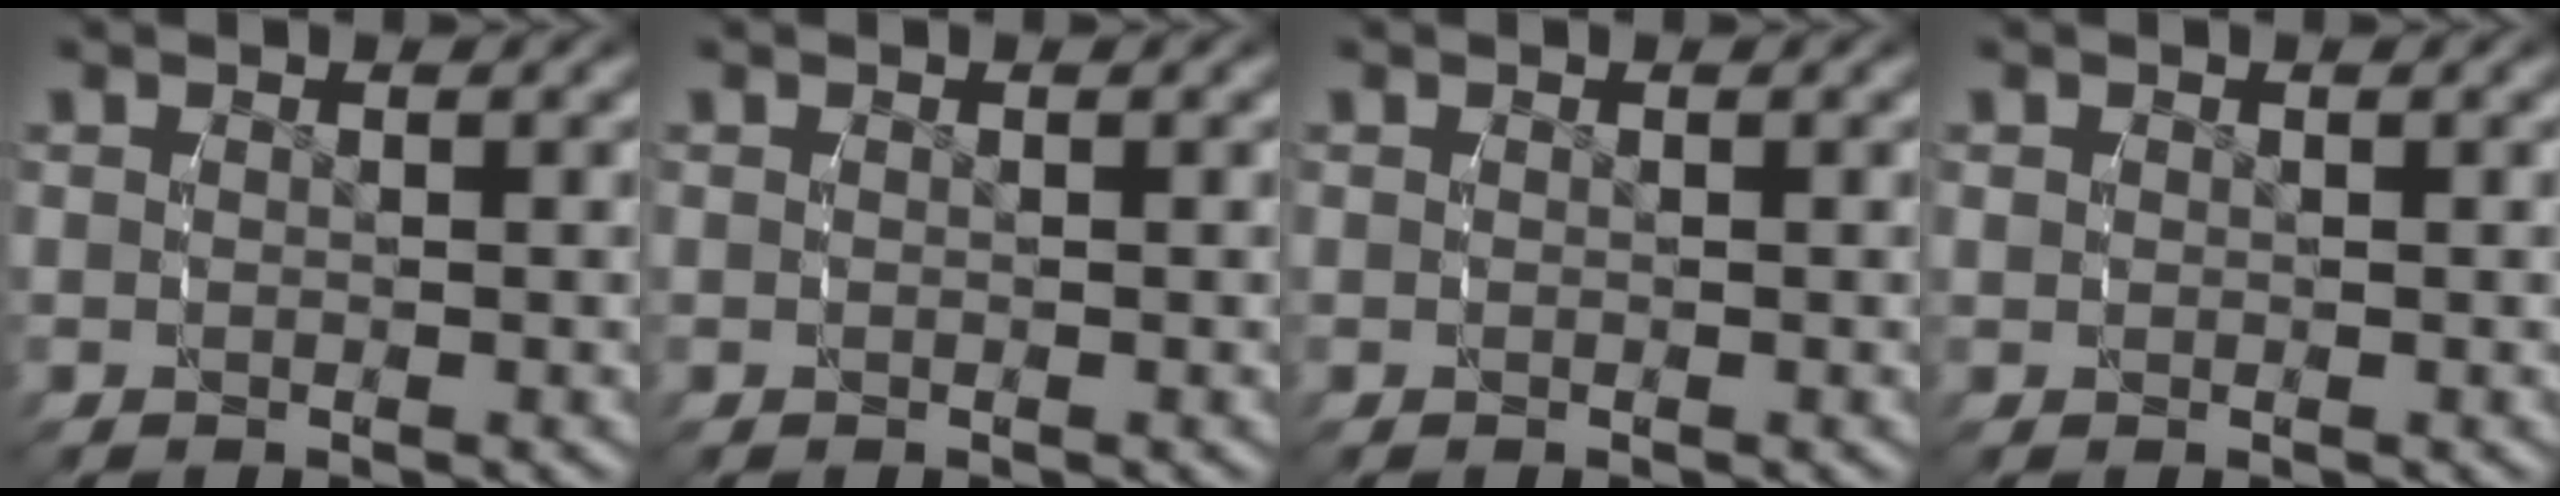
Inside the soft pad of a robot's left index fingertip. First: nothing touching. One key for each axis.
{"total": 0.0}
{"total": 0.0}
{"total": 0.8, "fx": 0.1, "fy": 0.8, "fz": 0.1, "tx": -0.003, "ty": -0.004, "tz": 0.005}